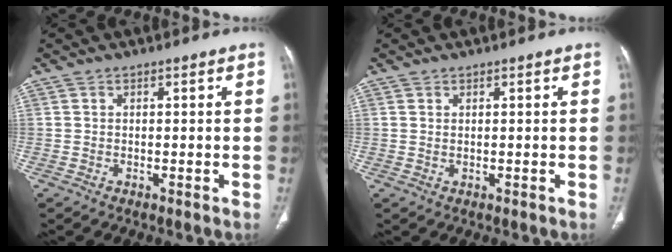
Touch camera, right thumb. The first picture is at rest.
{"total": 0.0}